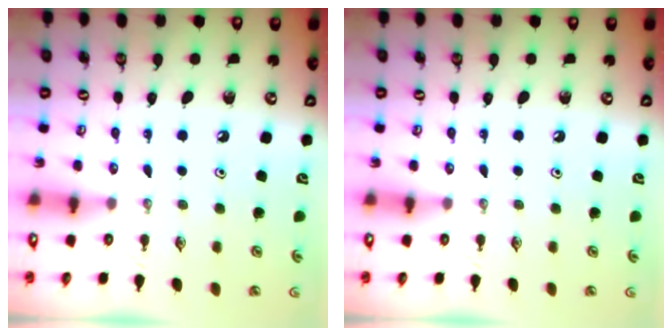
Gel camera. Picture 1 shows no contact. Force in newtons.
{"total": 0.0}